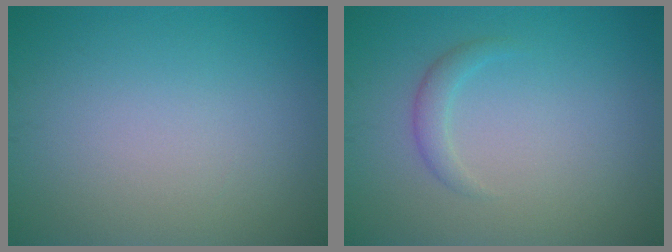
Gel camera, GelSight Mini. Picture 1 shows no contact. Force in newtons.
{"total": 1.4, "press": 1.4, "slide": 0.1}